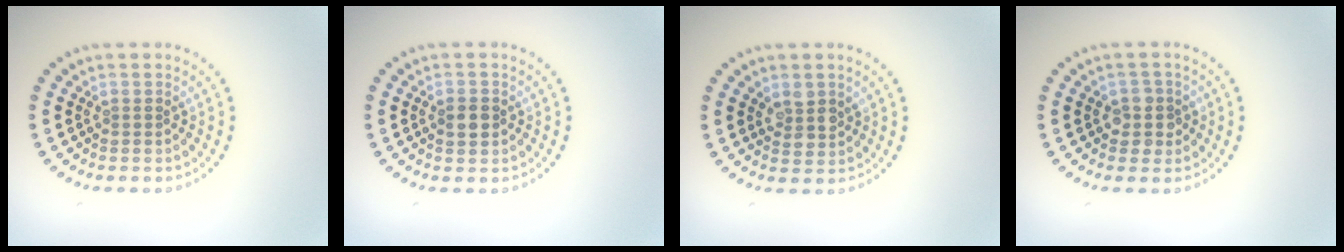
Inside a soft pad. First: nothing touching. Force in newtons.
{"total": 2.2, "press": 2.2, "slide": 0.0}
{"total": 2.3, "press": 2.1, "slide": 0.9}
{"total": 2.3, "press": 2.1, "slide": 1.0}